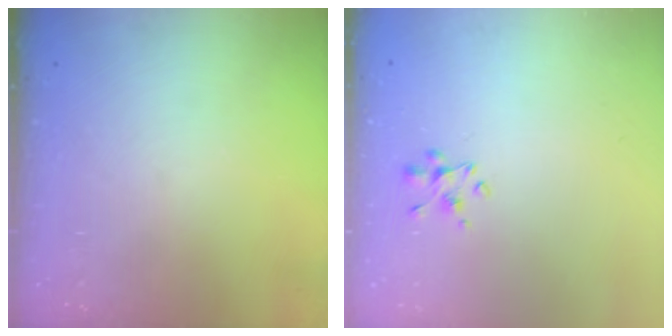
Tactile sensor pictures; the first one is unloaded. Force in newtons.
{"total": 2.8, "press": 2.7, "slide": 0.7}